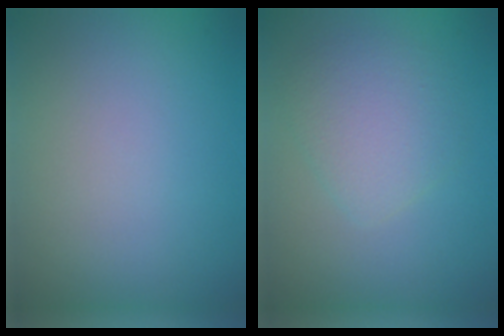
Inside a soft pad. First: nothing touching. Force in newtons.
{"total": 3.3, "press": 3.3, "slide": 0.1}